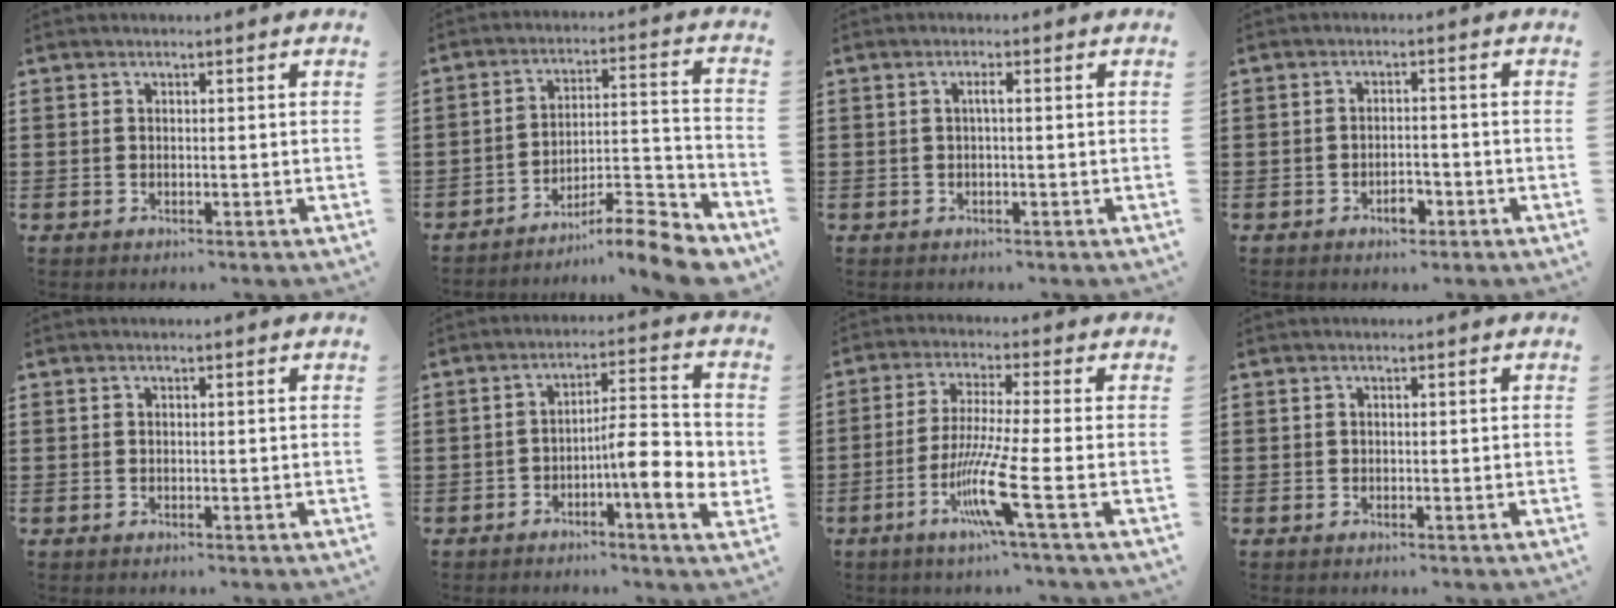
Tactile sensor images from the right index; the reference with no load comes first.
{"total": 9.5, "force": [-8.4, 1.1, 4.2], "torque": [-0.049, 0.019, -0.163]}
{"total": 1.2, "force": [-0.1, 0.1, 1.2], "torque": [-0.022, 0.000, -0.003]}
{"total": 3.0, "force": [-1.8, 1.3, 2.0], "torque": [-0.036, 0.003, -0.033]}
{"total": 0.0}
{"total": 8.4, "force": [-2.3, 2.0, 7.9], "torque": [-0.115, -0.009, -0.040]}
{"total": 9.8, "force": [-3.8, -0.2, 9.0], "torque": [-0.193, -0.021, -0.078]}
{"total": 0.0}